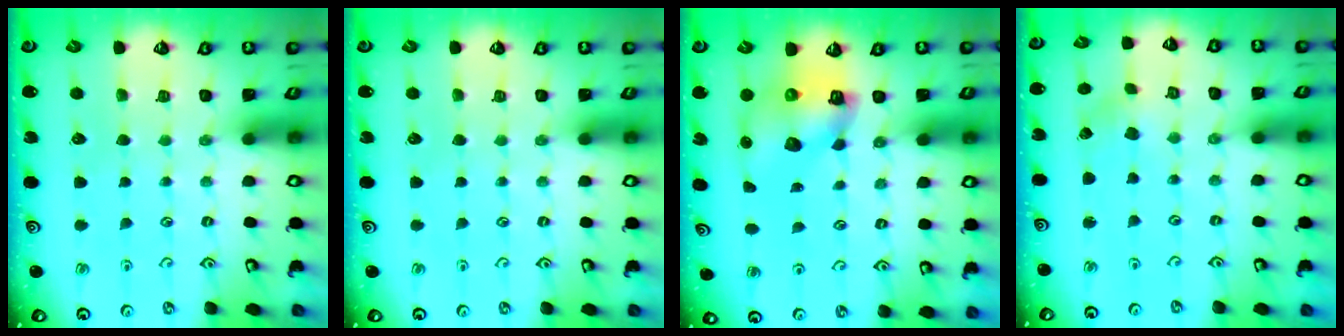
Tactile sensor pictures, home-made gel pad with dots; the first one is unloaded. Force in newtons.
{"total": 0.0}
{"total": 8.9, "press": 8.9, "slide": 1.1}
{"total": 0.7, "press": 0.7, "slide": 0.0}